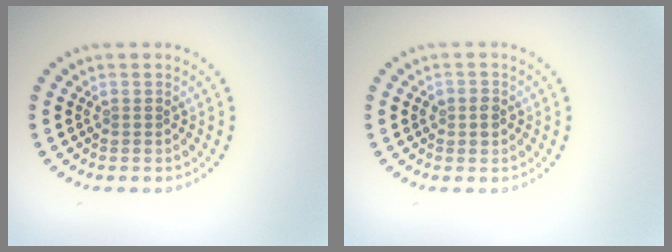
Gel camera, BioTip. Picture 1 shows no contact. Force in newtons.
{"total": 1.4, "press": 1.4, "slide": 0.3}